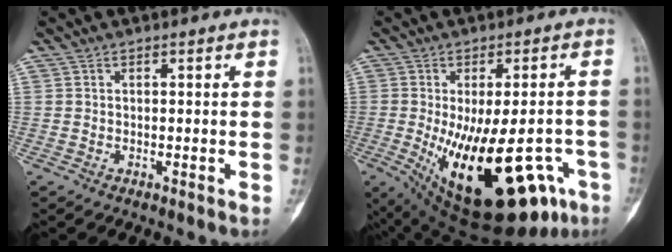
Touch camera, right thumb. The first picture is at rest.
{"total": 25.0, "force": [-9.0, 10.6, 20.8], "torque": [-0.276, -0.013, -0.107]}